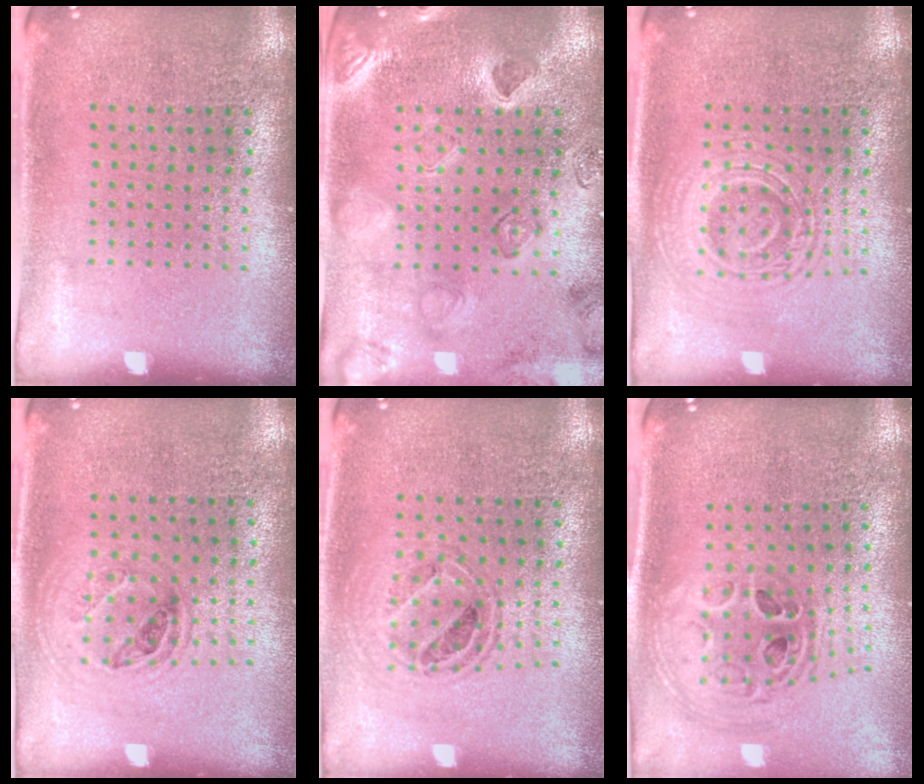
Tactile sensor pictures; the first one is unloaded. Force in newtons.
{"total": 2.5, "press": 2.5, "slide": 0.5}
{"total": 2.9, "press": 2.8, "slide": 0.5}
{"total": 1.0, "press": 0.9, "slide": 0.4}
{"total": 0.8, "press": 0.8, "slide": 0.1}
{"total": 1.3, "press": 1.2, "slide": 0.6}